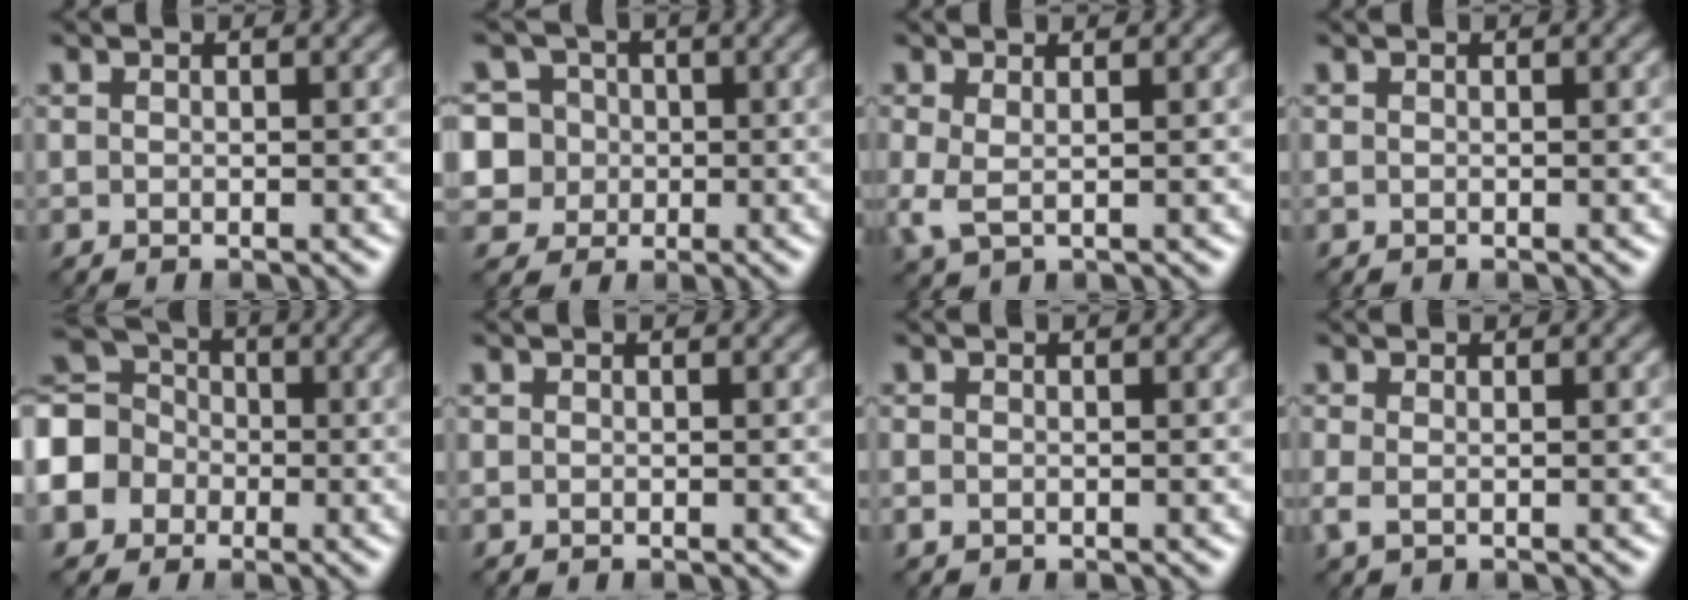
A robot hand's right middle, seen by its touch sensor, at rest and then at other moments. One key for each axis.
{"total": 7.3, "fx": 1.0, "fy": 6.8, "fz": 2.4, "tx": -0.047, "ty": 0.040, "tz": -0.002}
{"total": 2.2, "fx": 0.2, "fy": 1.0, "fz": 1.9, "tx": -0.048, "ty": -0.002, "tz": 0.002}
{"total": 0.0}
{"total": 9.3, "fx": -2.2, "fy": 8.1, "fz": 3.9, "tx": -0.110, "ty": -0.002, "tz": -0.068}
{"total": 0.0}
{"total": 0.7, "fx": -0.2, "fy": 0.5, "fz": 0.4, "tx": -0.009, "ty": -0.004, "tz": -0.004}
{"total": 1.2, "fx": -0.1, "fy": 0.5, "fz": 1.1, "tx": -0.028, "ty": -0.002, "tz": -0.003}